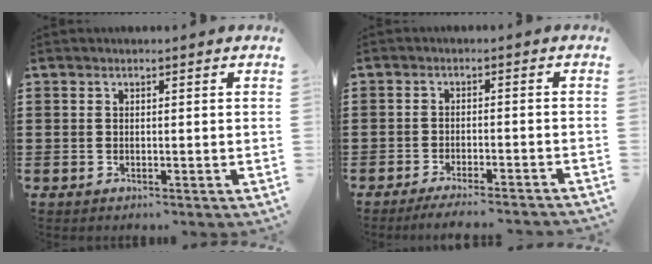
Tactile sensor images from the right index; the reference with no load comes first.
{"total": 2.8, "force": [-2.6, -0.2, 1.0], "torque": [-0.016, -0.002, -0.051]}